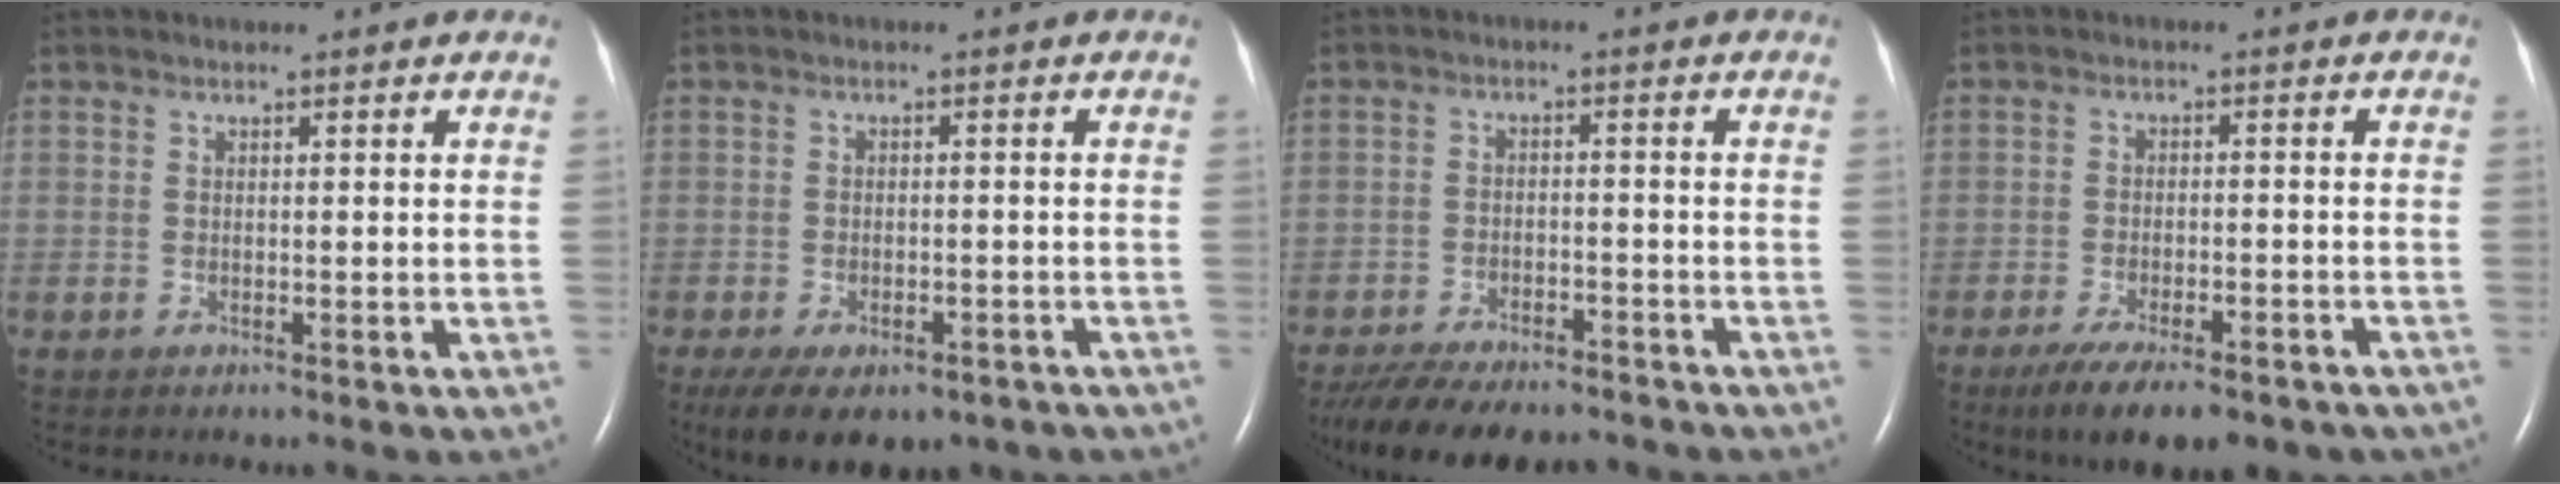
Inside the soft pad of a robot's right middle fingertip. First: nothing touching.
{"total": 12.0, "force": [-8.3, 5.8, 6.5], "torque": [-0.114, -0.006, -0.109]}
{"total": 15.4, "force": [-13.2, 4.3, 6.6], "torque": [-0.148, -0.017, -0.190]}
{"total": 14.3, "force": [-10.9, 4.4, 8.1], "torque": [-0.118, -0.007, -0.153]}